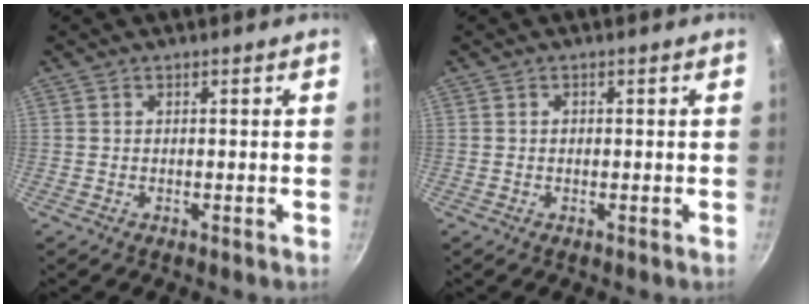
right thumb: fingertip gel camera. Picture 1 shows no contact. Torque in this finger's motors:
{"motor_torque": [0.27, 0.07, 0.29, -0.12, -0.02]}